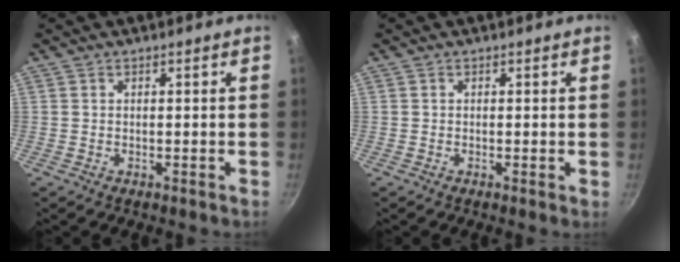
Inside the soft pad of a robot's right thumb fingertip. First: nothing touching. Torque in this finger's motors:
{"motor_torque": [-0.49, -0.25, -0.19, -0.08, -0.03]}